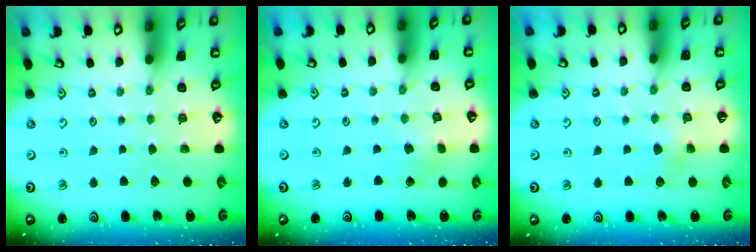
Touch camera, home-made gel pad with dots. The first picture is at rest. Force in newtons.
{"total": 1.4, "press": 1.4, "slide": 0.1}
{"total": 2.4, "press": 2.4, "slide": 0.4}